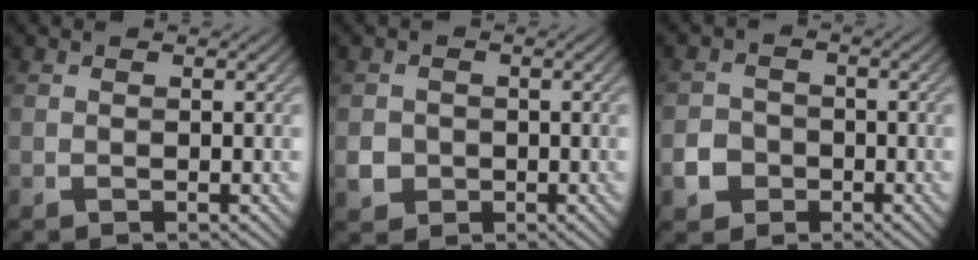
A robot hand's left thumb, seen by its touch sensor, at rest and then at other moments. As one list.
[{"total": 2.7, "force": [-0.6, 2.5, 0.7], "torque": [-0.013, -0.007, -0.011]}, {"total": 3.5, "force": [-1.6, 3.0, 1.0], "torque": [-0.017, -0.006, -0.034]}]